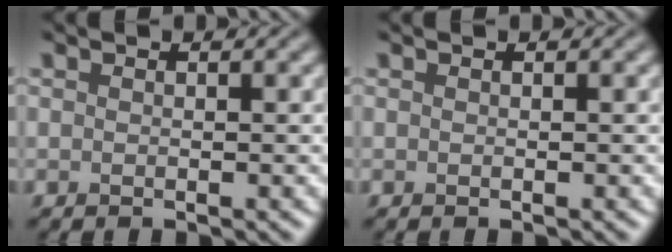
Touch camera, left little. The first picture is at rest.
{"total": 0.0}